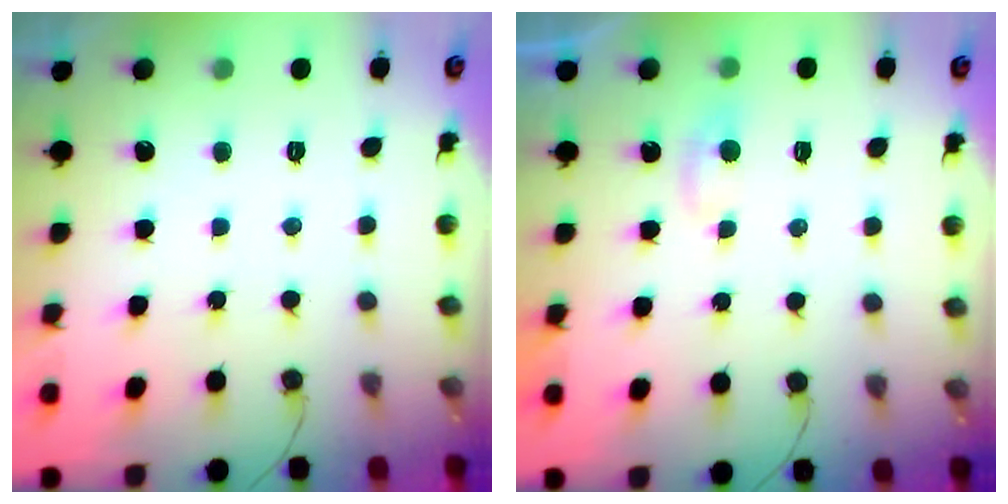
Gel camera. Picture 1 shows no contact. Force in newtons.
{"total": 2.7, "press": 2.7, "slide": 0.3}